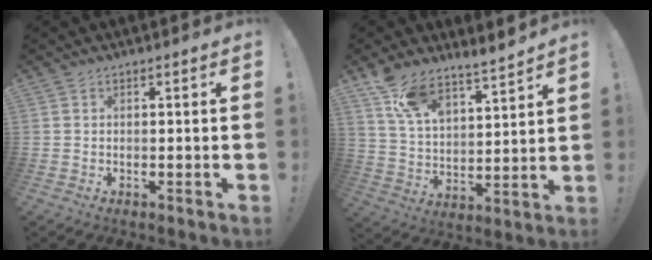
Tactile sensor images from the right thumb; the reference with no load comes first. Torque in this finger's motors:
{"motor_torque": [1.26, 1.35, 0.27, 0.27, 0.06]}